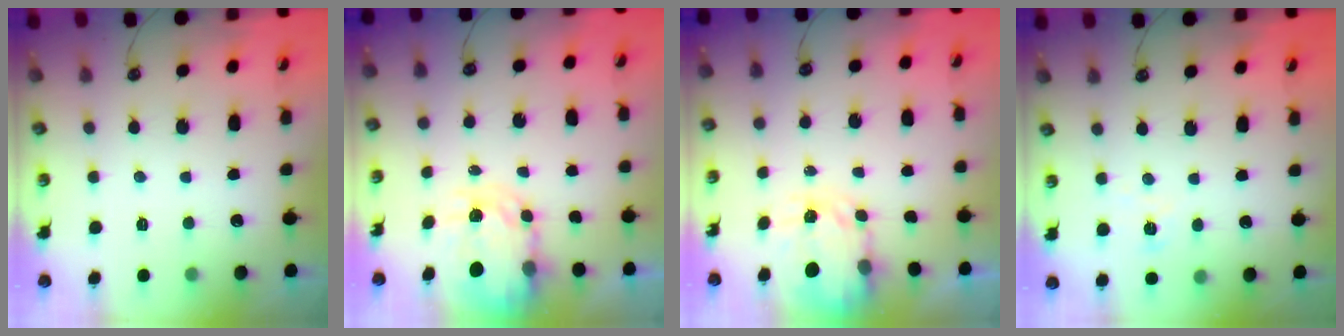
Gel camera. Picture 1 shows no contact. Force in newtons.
{"total": 5.5, "press": 5.5, "slide": 0.7}
{"total": 3.4, "press": 3.4, "slide": 0.3}
{"total": 5.4, "press": 5.3, "slide": 0.5}